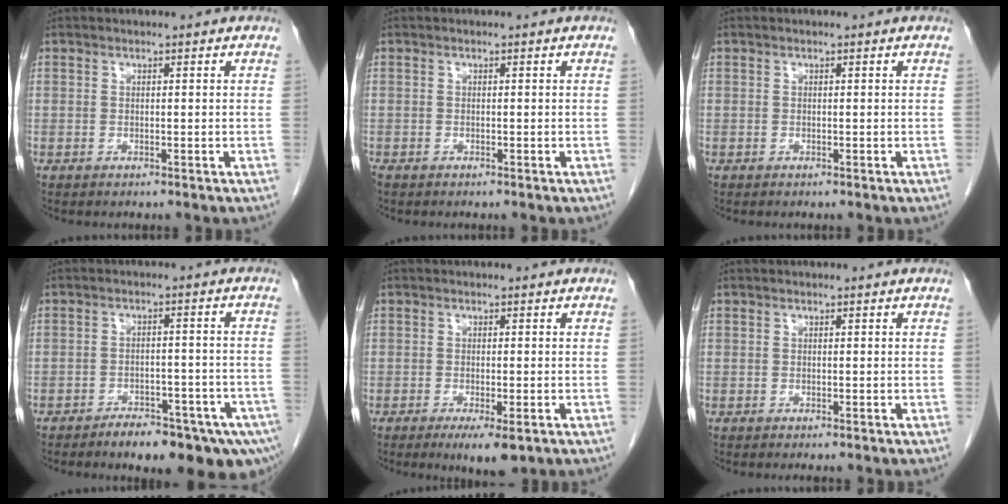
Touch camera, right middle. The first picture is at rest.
{"total": 0.6, "force": [-0.4, 0.4, 0.2], "torque": [-0.008, 0.000, -0.010]}
{"total": 0.0}
{"total": 12.3, "force": [-8.7, 4.0, 7.8], "torque": [-0.061, 0.015, -0.116]}
{"total": 4.6, "force": [-2.5, 1.1, 3.8], "torque": [-0.054, -0.010, -0.032]}
{"total": 0.6, "force": [-0.5, 0.0, 0.3], "torque": [-0.005, -0.002, -0.007]}